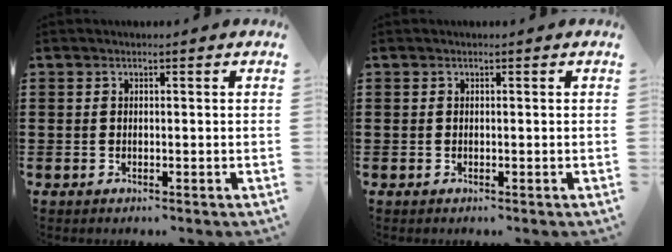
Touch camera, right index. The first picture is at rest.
{"total": 0.0}